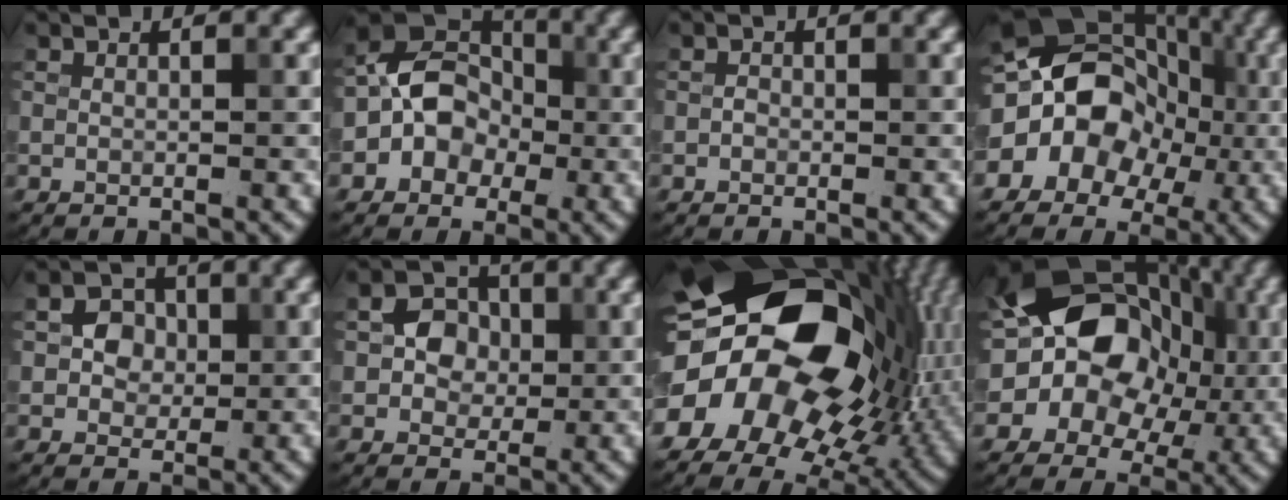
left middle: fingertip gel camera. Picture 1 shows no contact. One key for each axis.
{"total": 6.1, "fx": -1.0, "fy": 5.2, "fz": 3.0, "tx": -0.006, "ty": 0.014, "tz": -0.040}
{"total": 0.6, "fx": -0.2, "fy": 0.5, "fz": 0.2, "tx": -0.002, "ty": -0.001, "tz": -0.006}
{"total": 10.7, "fx": -0.8, "fy": 8.6, "fz": 6.4, "tx": -0.081, "ty": 0.014, "tz": -0.041}
{"total": 2.8, "fx": 0.2, "fy": 2.4, "fz": 1.4, "tx": -0.017, "ty": 0.002, "tz": -0.002}
{"total": 3.4, "fx": 0.2, "fy": 2.9, "fz": 1.8, "tx": -0.022, "ty": 0.003, "tz": -0.005}
{"total": 23.2, "fx": 1.0, "fy": 17.0, "fz": 15.8, "tx": -0.283, "ty": -0.012, "tz": -0.007}
{"total": 13.8, "fx": 1.4, "fy": 10.8, "fz": 8.5, "tx": -0.101, "ty": 0.027, "tz": -0.012}